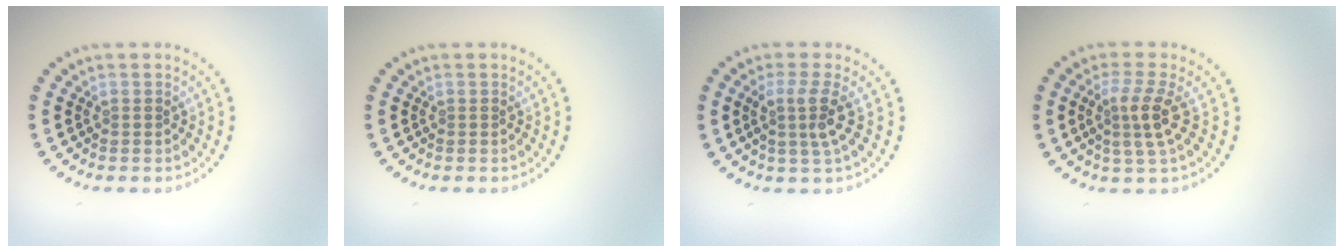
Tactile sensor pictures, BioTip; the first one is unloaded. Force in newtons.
{"total": 0.0}
{"total": 2.7, "press": 2.0, "slide": 1.9}
{"total": 2.8, "press": 2.4, "slide": 1.5}